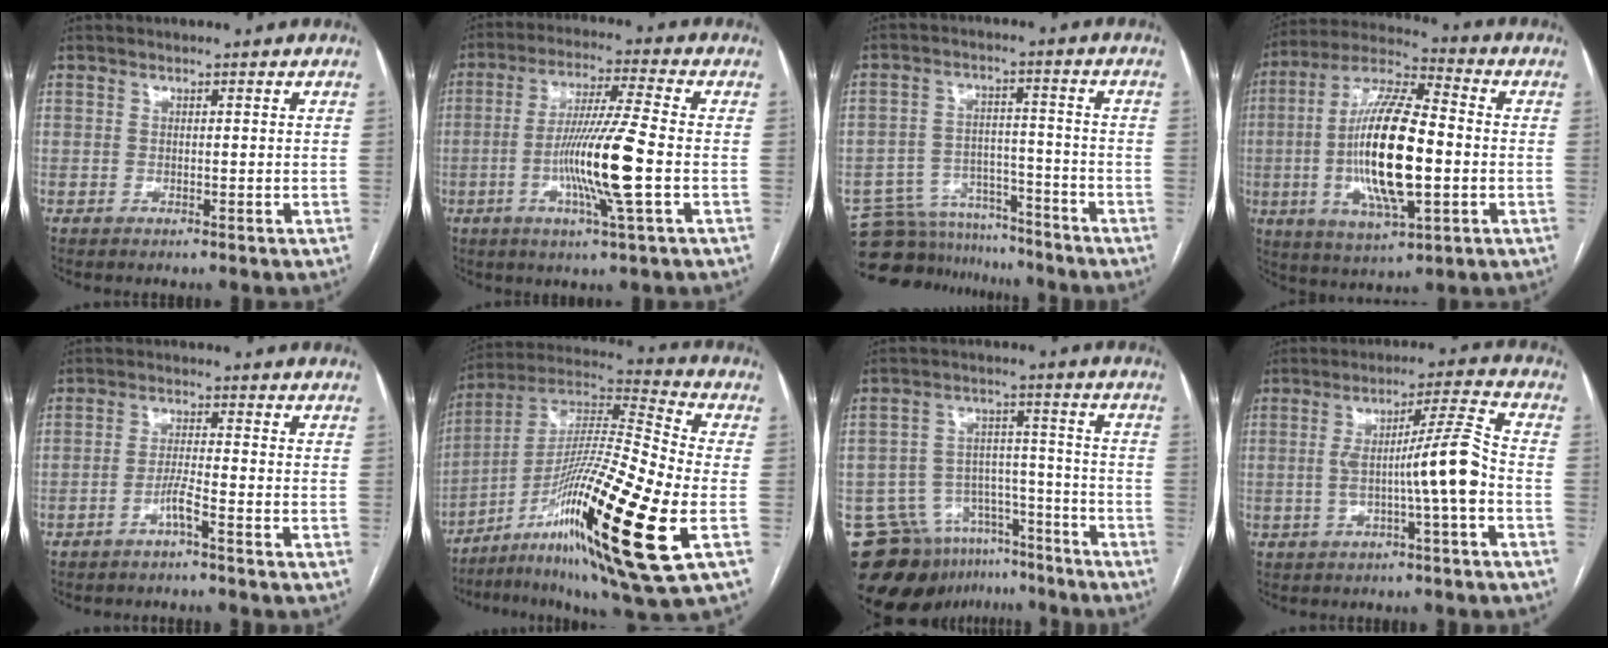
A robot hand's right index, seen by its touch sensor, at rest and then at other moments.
{"total": 12.1, "force": [-2.6, -0.8, 11.8], "torque": [-0.227, -0.012, -0.054]}
{"total": 13.1, "force": [-12.1, 4.7, 1.8], "torque": [-0.032, 0.025, -0.186]}
{"total": 18.1, "force": [-1.9, 4.5, 17.4], "torque": [-0.344, -0.001, -0.033]}
{"total": 2.9, "force": [-1.8, -0.5, 2.2], "torque": [-0.043, 0.001, -0.037]}
{"total": 24.9, "force": [-8.3, 0.8, 23.5], "torque": [-0.421, -0.032, -0.149]}
{"total": 14.7, "force": [-11.6, 8.6, 3.0], "torque": [-0.051, 0.050, -0.167]}
{"total": 9.2, "force": [-1.9, -0.6, 9.0], "torque": [-0.150, 0.022, -0.030]}